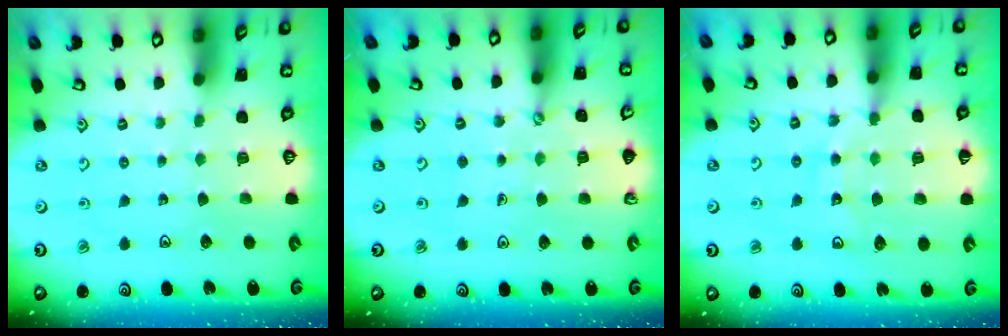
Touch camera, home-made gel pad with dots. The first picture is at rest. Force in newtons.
{"total": 1.4, "press": 1.3, "slide": 0.3}
{"total": 10.7, "press": 10.4, "slide": 2.5}